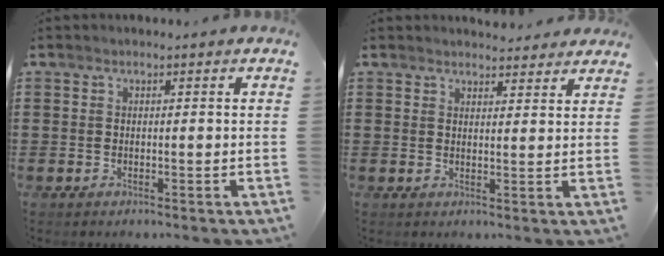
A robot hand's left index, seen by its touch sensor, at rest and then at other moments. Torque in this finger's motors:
{"motor_torque": [0.82, 0.83, 0.09, 0.00]}